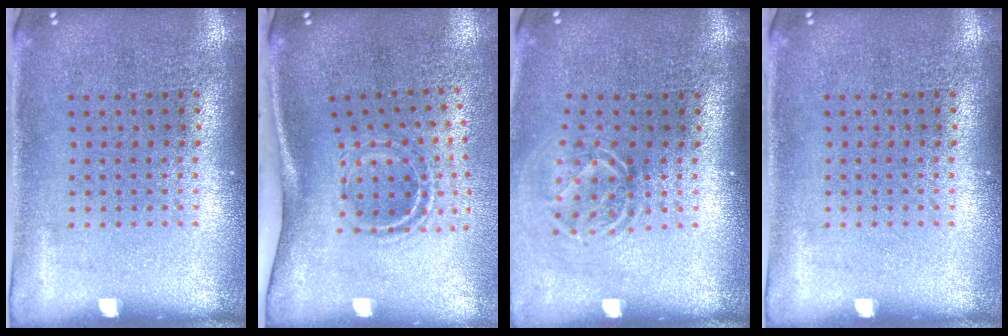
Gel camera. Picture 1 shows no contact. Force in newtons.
{"total": 1.9, "press": 1.2, "slide": 1.5}
{"total": 1.7, "press": 1.2, "slide": 1.2}
{"total": 0.0}